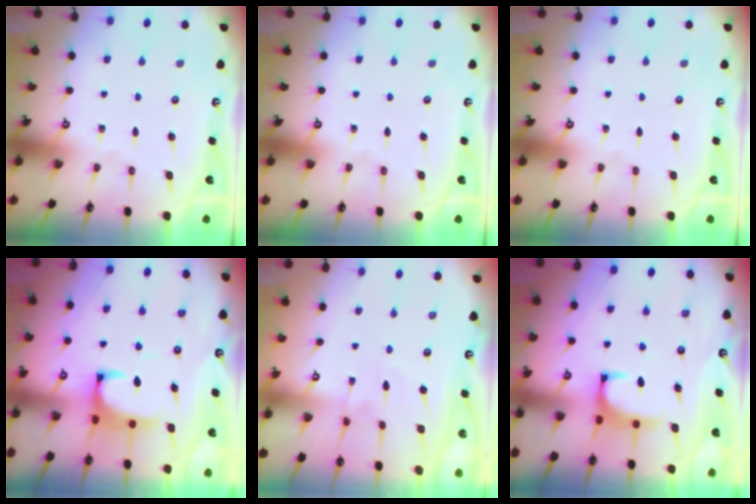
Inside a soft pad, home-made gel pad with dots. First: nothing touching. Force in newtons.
{"total": 0.0}
{"total": 0.0}
{"total": 2.5, "press": 2.3, "slide": 0.9}
{"total": 4.3, "press": 4.3, "slide": 0.1}
{"total": 2.5, "press": 2.4, "slide": 0.8}